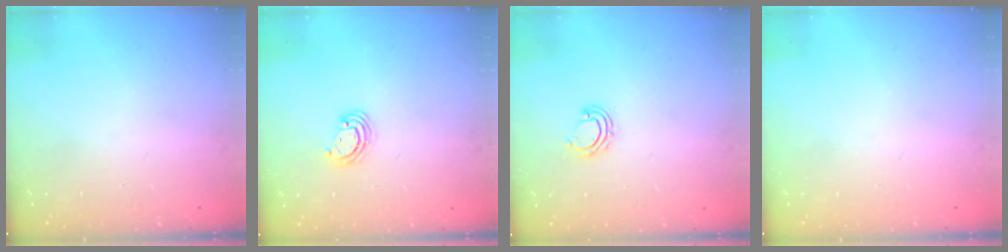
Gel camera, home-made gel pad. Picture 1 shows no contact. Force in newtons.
{"total": 4.0, "press": 4.0, "slide": 0.3}
{"total": 6.5, "press": 6.5, "slide": 0.4}
{"total": 0.0}